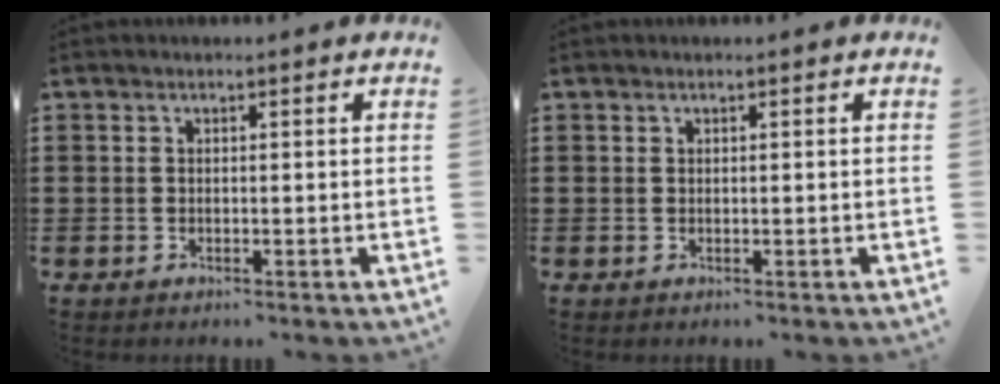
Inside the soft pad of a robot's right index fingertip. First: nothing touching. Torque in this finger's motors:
{"motor_torque": [0.09, 0.12, 0.08, 0.01]}